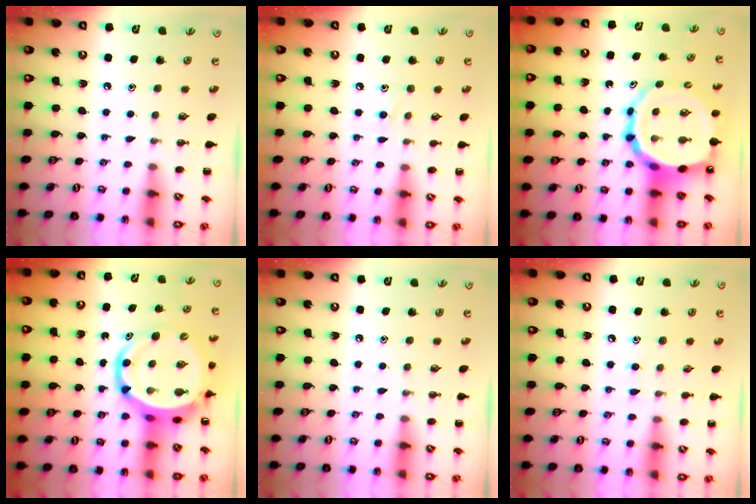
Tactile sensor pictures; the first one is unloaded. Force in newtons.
{"total": 6.8, "press": 6.4, "slide": 2.3}
{"total": 15.5, "press": 14.9, "slide": 4.3}
{"total": 11.0, "press": 10.6, "slide": 3.2}
{"total": 0.0}
{"total": 5.7, "press": 5.4, "slide": 1.8}